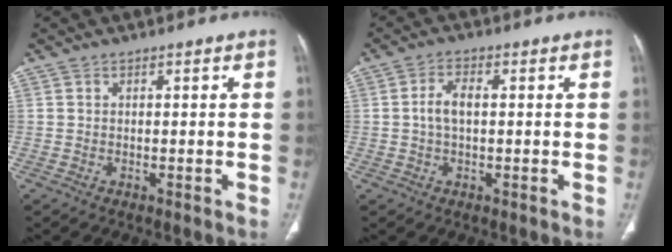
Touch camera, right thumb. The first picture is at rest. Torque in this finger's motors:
{"motor_torque": [0.04, 0.11, -0.25, 0.24, 0.15]}